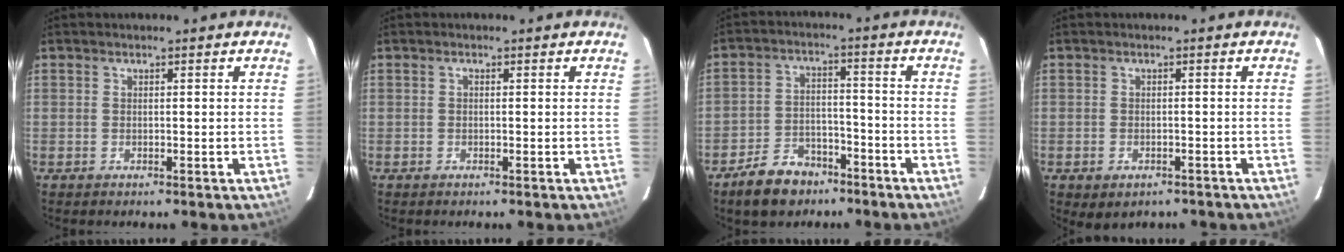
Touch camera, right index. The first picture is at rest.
{"total": 0.0}
{"total": 9.7, "force": [-6.9, 5.6, 3.8], "torque": [-0.095, 0.021, -0.100]}
{"total": 4.0, "force": [-2.3, 2.7, 2.0], "torque": [-0.041, -0.012, -0.023]}